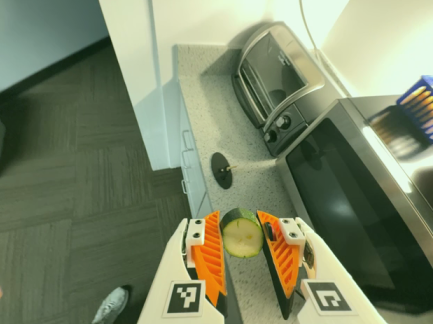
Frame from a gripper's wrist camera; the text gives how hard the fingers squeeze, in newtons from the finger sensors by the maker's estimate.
{"total": 9.7, "left": 9.6, "right": 9.9}